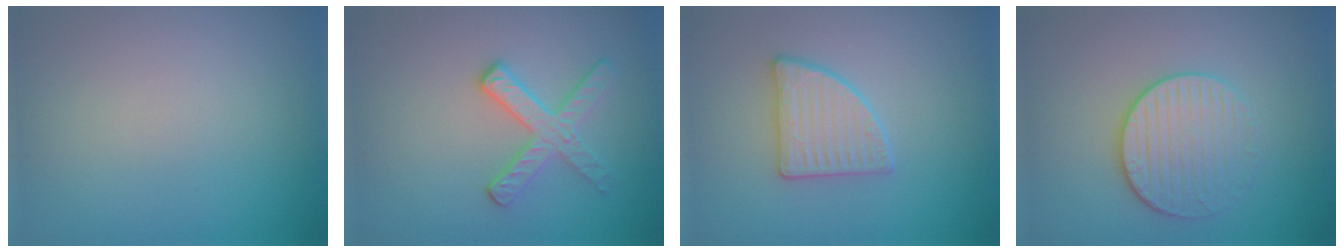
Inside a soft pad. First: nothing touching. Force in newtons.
{"total": 2.8, "press": 2.6, "slide": 1.0}
{"total": 3.1, "press": 3.0, "slide": 1.0}
{"total": 3.4, "press": 3.2, "slide": 1.2}